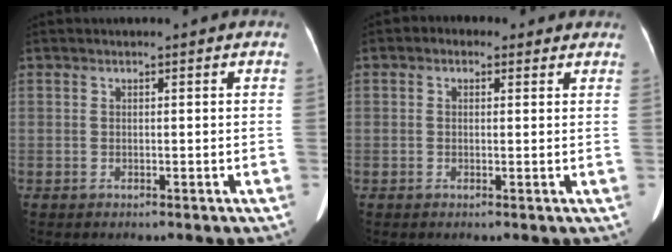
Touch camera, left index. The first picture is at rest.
{"total": 2.7, "force": [1.4, 2.0, 1.2], "torque": [-0.020, 0.020, 0.013]}